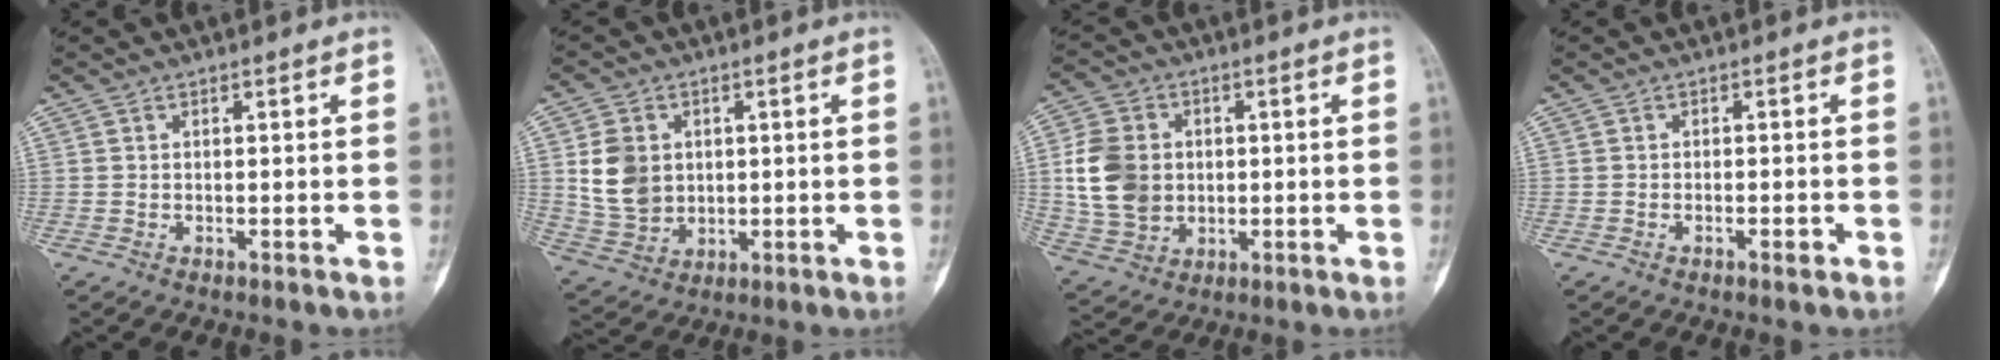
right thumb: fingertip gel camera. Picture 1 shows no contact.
{"total": 9.3, "force": [1.7, 7.5, 5.2], "torque": [-0.080, -0.006, 0.043]}
{"total": 11.8, "force": [0.8, 9.5, 6.9], "torque": [-0.118, 0.002, 0.021]}
{"total": 1.4, "force": [-0.8, 0.4, 1.1], "torque": [-0.017, 0.005, -0.012]}